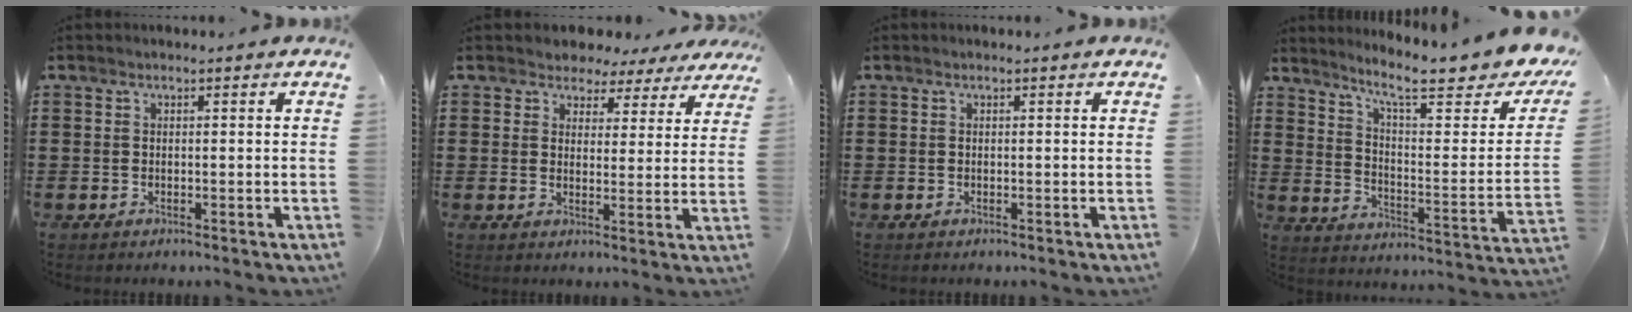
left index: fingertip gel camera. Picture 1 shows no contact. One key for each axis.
{"total": 3.7, "fx": 3.1, "fy": 2.1, "fz": 0.2, "tx": -0.019, "ty": -0.013, "tz": 0.050}
{"total": 0.0}
{"total": 10.3, "fx": 7.9, "fy": 1.1, "fz": 6.4, "tx": -0.132, "ty": -0.058, "tz": 0.124}